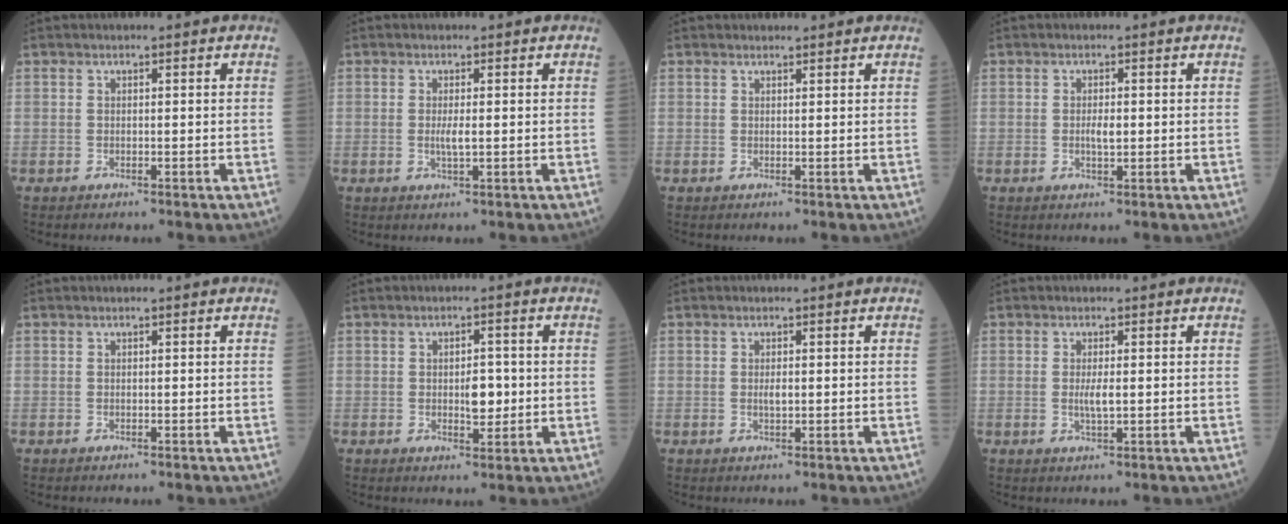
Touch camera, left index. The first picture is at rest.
{"total": 1.8, "force": [-0.4, 0.2, 1.7], "torque": [-0.040, -0.007, -0.005]}
{"total": 0.9, "force": [0.9, 0.2, 0.0], "torque": [-0.010, 0.003, 0.014]}
{"total": 1.8, "force": [-0.5, 0.5, 1.7], "torque": [-0.035, -0.004, -0.006]}
{"total": 0.0}
{"total": 3.5, "force": [-0.5, 1.6, 3.1], "torque": [-0.045, -0.004, -0.004]}
{"total": 1.1, "force": [-0.3, 0.3, 1.0], "torque": [-0.021, -0.006, -0.002]}
{"total": 2.1, "force": [-0.3, 0.3, 2.1], "torque": [-0.046, -0.008, -0.003]}